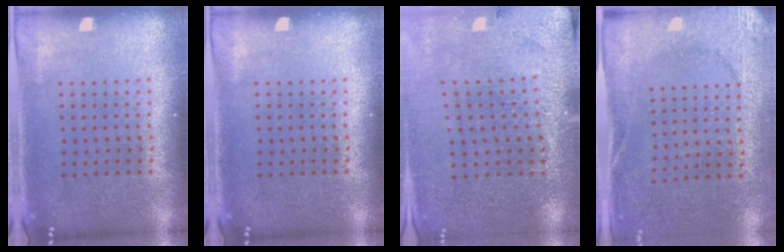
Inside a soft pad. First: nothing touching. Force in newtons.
{"total": 0.0}
{"total": 2.8, "press": 2.8, "slide": 0.1}
{"total": 2.6, "press": 2.4, "slide": 0.9}